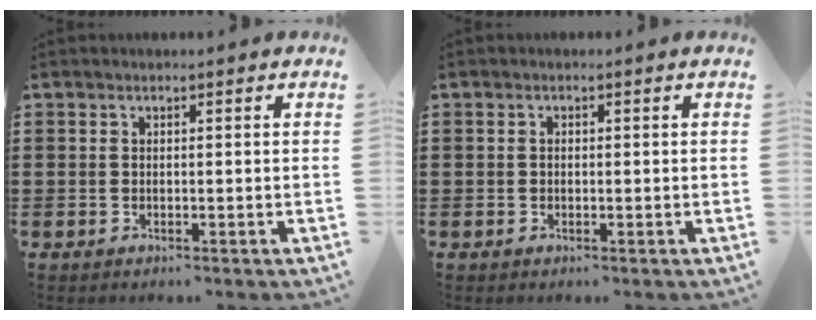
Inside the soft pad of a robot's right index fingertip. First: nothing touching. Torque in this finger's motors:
{"motor_torque": [-0.24, 0.20, -0.02, -0.01]}